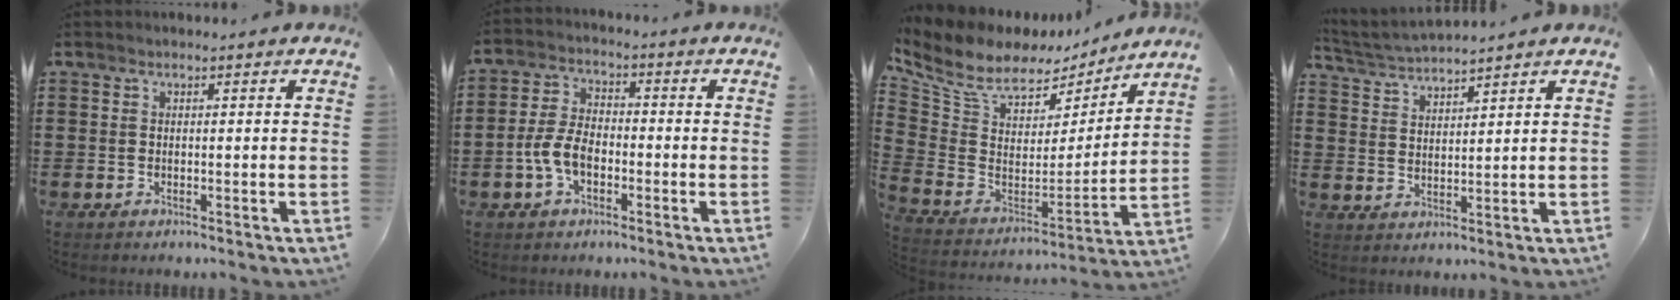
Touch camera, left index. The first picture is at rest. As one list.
[{"total": 6.1, "force": [-2.2, 3.3, 4.6], "torque": [-0.114, -0.001, -0.049]}, {"total": 8.6, "force": [6.2, 4.4, 4.0], "torque": [-0.113, -0.036, 0.111]}, {"total": 3.2, "force": [3.2, -0.3, 0.4], "torque": [-0.021, -0.015, 0.056]}]